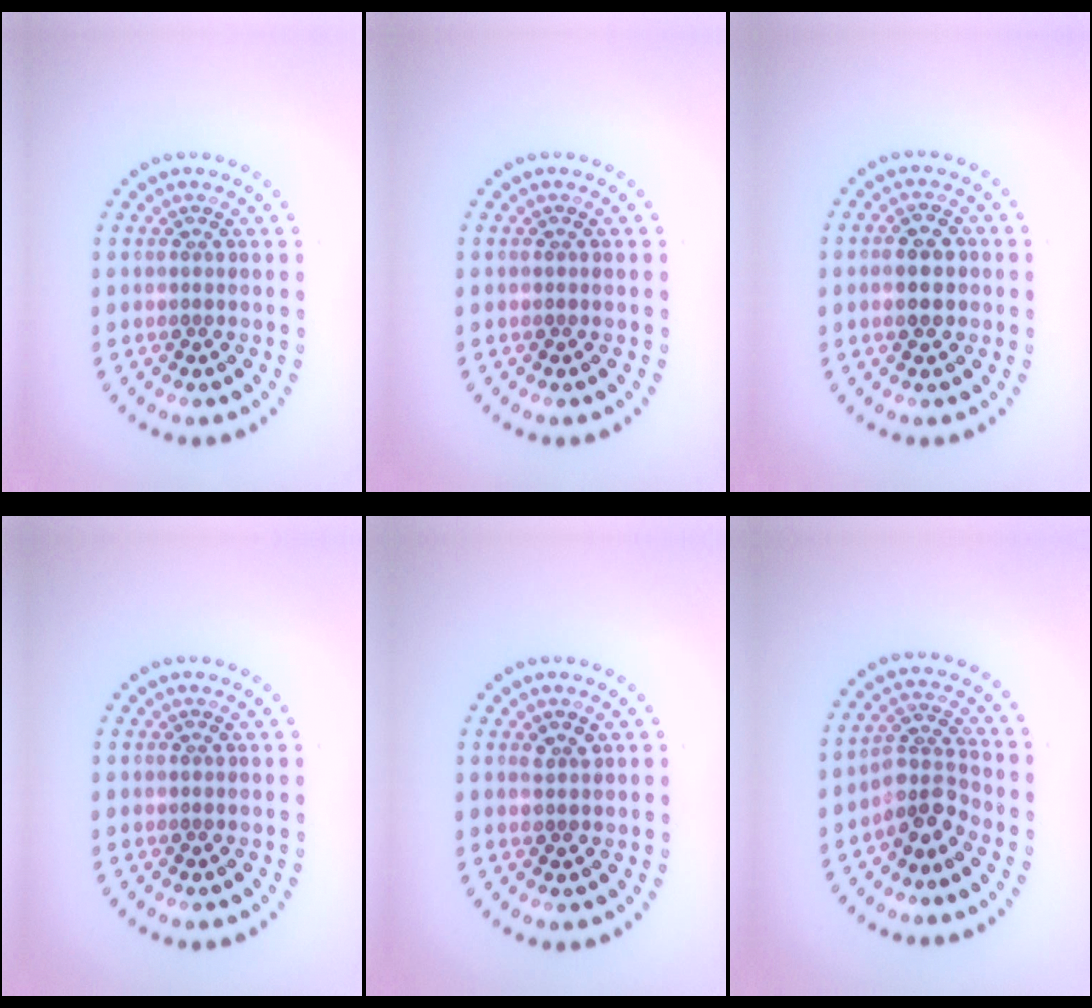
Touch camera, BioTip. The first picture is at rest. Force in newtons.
{"total": 0.0}
{"total": 2.8, "press": 2.8, "slide": 0.3}
{"total": 0.0}
{"total": 1.2, "press": 1.2, "slide": 0.1}
{"total": 3.2, "press": 2.3, "slide": 2.3}